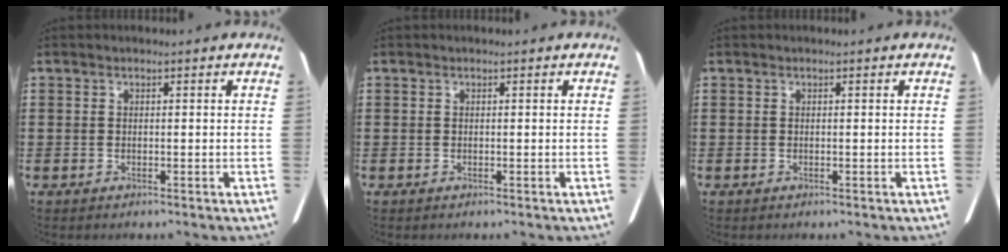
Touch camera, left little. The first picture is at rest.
{"total": 0.0}
{"total": 0.0}